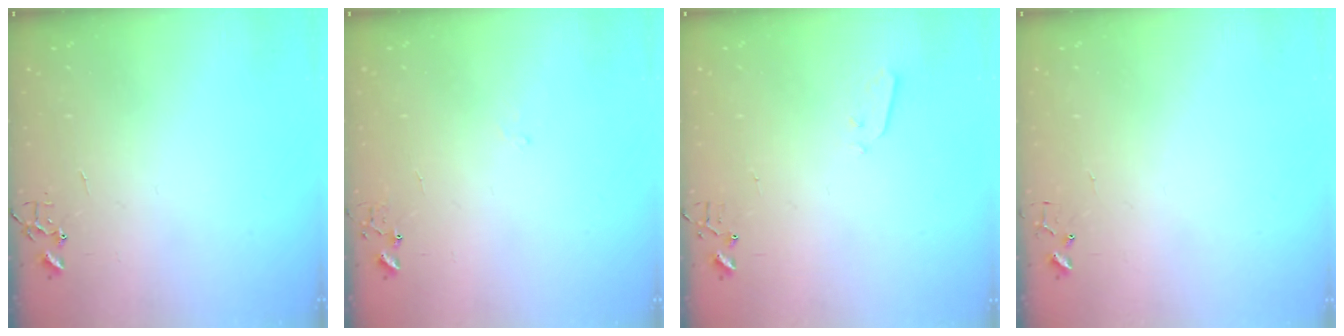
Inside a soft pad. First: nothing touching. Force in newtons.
{"total": 5.8, "press": 5.8, "slide": 0.7}
{"total": 3.0, "press": 2.9, "slide": 0.7}
{"total": 3.8, "press": 3.8, "slide": 0.3}